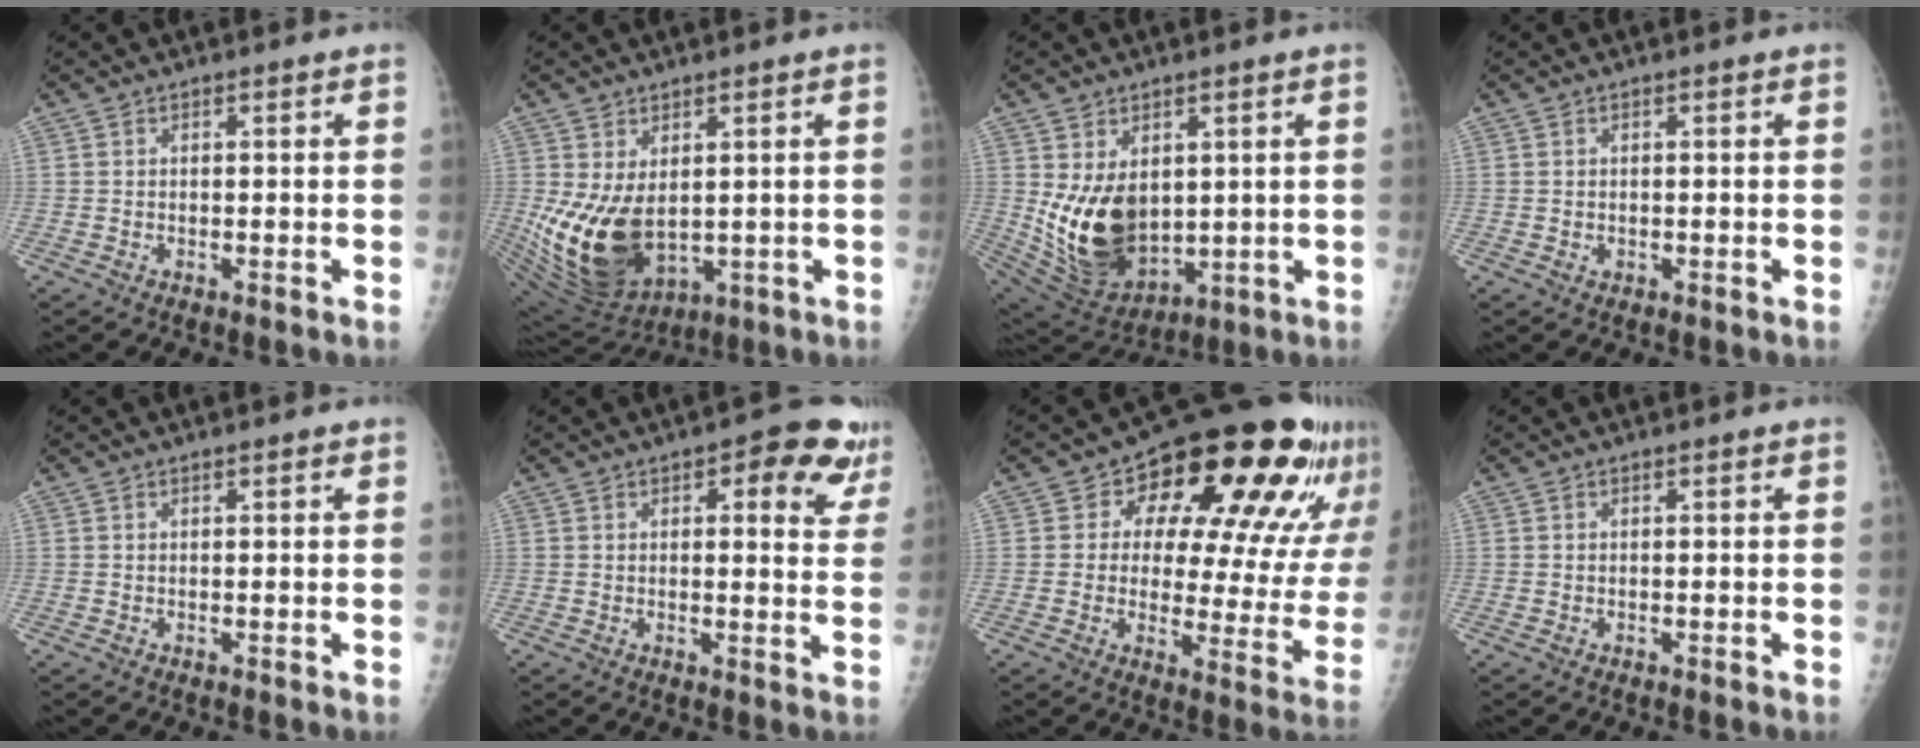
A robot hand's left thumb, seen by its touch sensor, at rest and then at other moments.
{"total": 14.5, "force": [0.3, 9.4, 11.0], "torque": [-0.194, -0.025, 0.037]}
{"total": 14.9, "force": [1.6, 10.3, 10.6], "torque": [-0.154, -0.031, 0.061]}
{"total": 0.8, "force": [0.0, 0.7, 0.3], "torque": [-0.005, 0.000, 0.001]}
{"total": 0.5, "force": [0.3, 0.2, 0.4], "torque": [-0.006, -0.001, 0.004]}
{"total": 10.5, "force": [5.5, 4.4, 7.8], "torque": [-0.049, -0.017, 0.056]}
{"total": 24.2, "force": [12.0, 12.3, 17.0], "torque": [-0.185, -0.018, 0.155]}
{"total": 0.0}